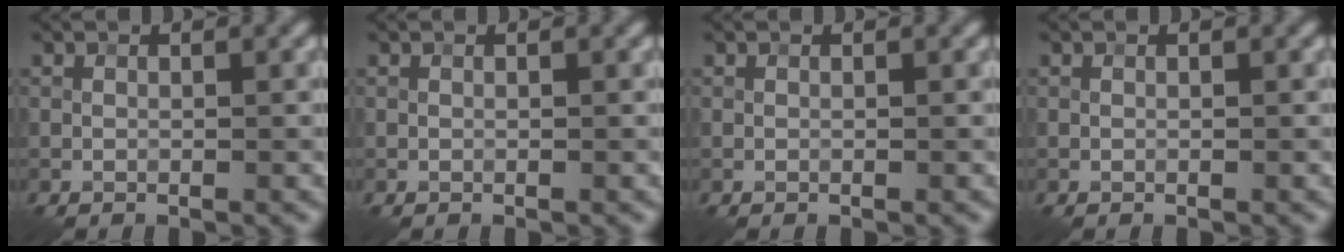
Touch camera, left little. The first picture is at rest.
{"total": 0.0}
{"total": 0.0}
{"total": 0.0}